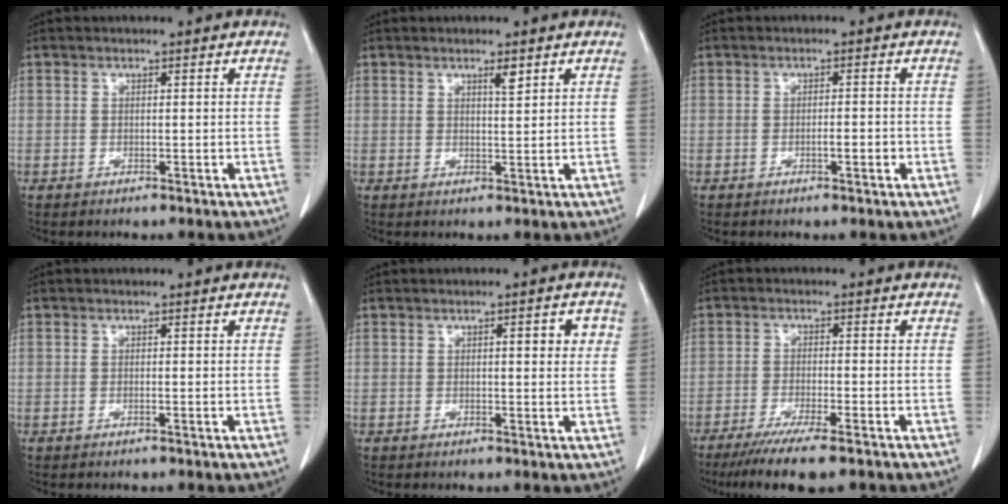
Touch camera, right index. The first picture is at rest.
{"total": 1.8, "force": [1.1, 0.2, 1.4], "torque": [-0.025, -0.004, 0.019]}
{"total": 1.8, "force": [-0.7, 0.4, 1.7], "torque": [-0.029, 0.000, -0.011]}
{"total": 0.0}
{"total": 3.1, "force": [0.9, 0.9, 2.8], "torque": [-0.035, 0.005, 0.009]}
{"total": 8.9, "force": [-6.6, 0.4, 5.9], "torque": [-0.090, -0.019, -0.102]}